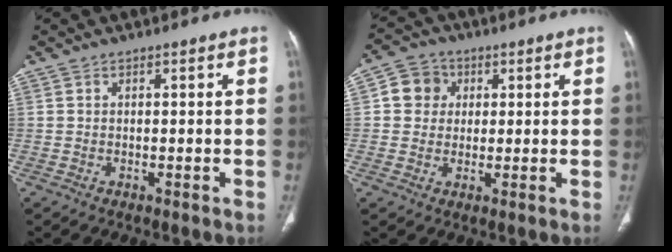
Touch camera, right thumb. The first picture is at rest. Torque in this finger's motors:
{"motor_torque": [0.09, 0.09, 0.09, -0.06, 0.12]}